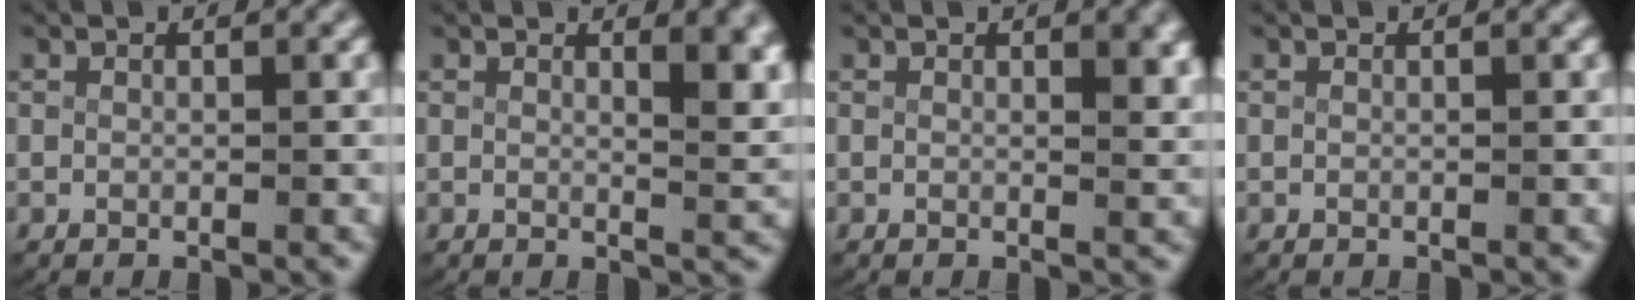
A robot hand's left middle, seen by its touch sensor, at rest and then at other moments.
{"total": 3.1, "force": [1.7, 0.8, 2.5], "torque": [-0.023, -0.016, 0.029]}
{"total": 1.2, "force": [0.7, 0.2, 0.9], "torque": [-0.005, -0.007, 0.011]}
{"total": 0.0}